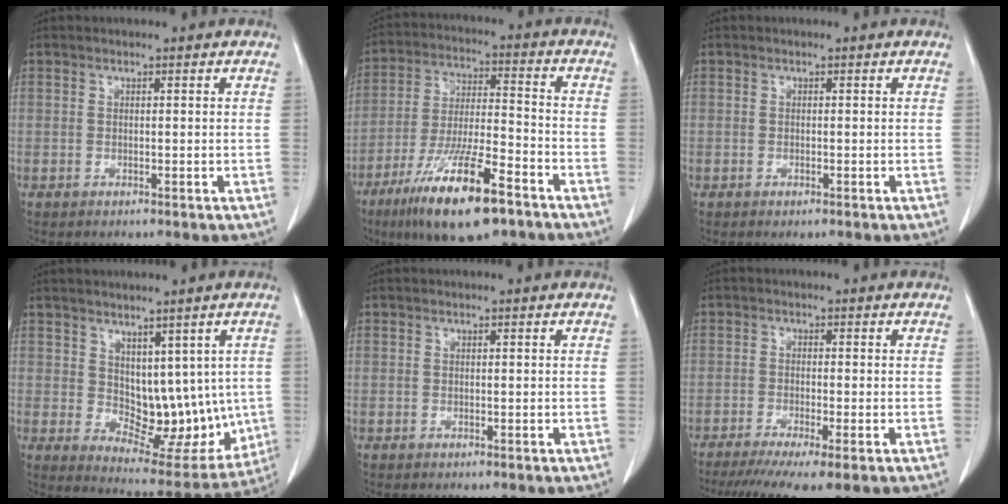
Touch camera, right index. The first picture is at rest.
{"total": 16.4, "force": [-10.1, 2.7, 12.7], "torque": [-0.245, -0.032, -0.178]}
{"total": 0.5, "force": [-0.4, 0.1, 0.4], "torque": [-0.009, -0.002, -0.003]}
{"total": 11.9, "force": [1.2, 7.1, 9.4], "torque": [-0.105, -0.003, 0.043]}
{"total": 0.0}
{"total": 9.2, "force": [-6.6, 0.4, 6.3], "torque": [-0.094, -0.020, -0.105]}